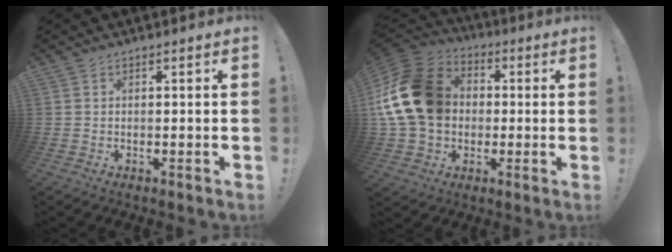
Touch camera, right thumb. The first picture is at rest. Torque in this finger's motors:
{"motor_torque": [1.14, 1.13, 0.53, -0.20, 0.81]}